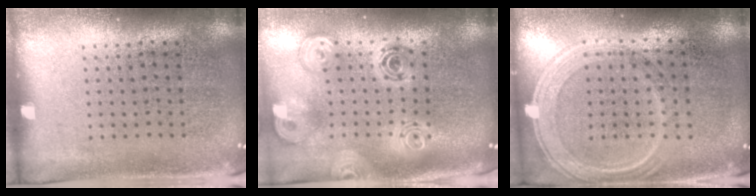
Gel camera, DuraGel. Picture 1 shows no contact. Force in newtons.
{"total": 2.6, "press": 1.9, "slide": 1.8}
{"total": 1.2, "press": 1.1, "slide": 0.5}